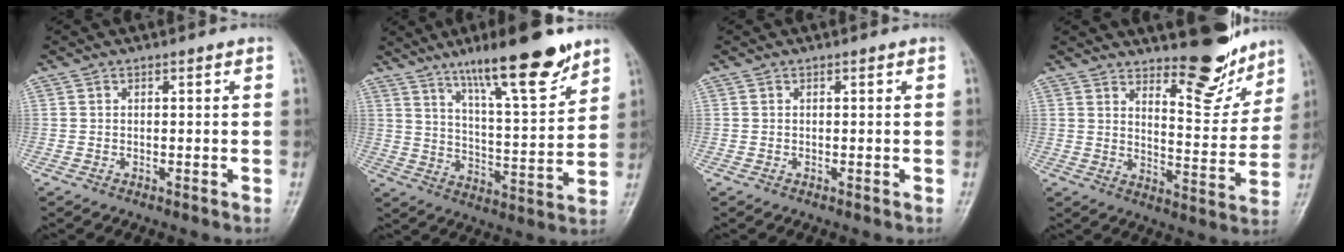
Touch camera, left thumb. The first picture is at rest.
{"total": 17.1, "force": [11.7, 3.4, 12.0], "torque": [-0.168, -0.065, 0.193]}
{"total": 0.0}
{"total": 12.4, "force": [9.6, 4.1, 6.6], "torque": [-0.052, -0.078, 0.146]}